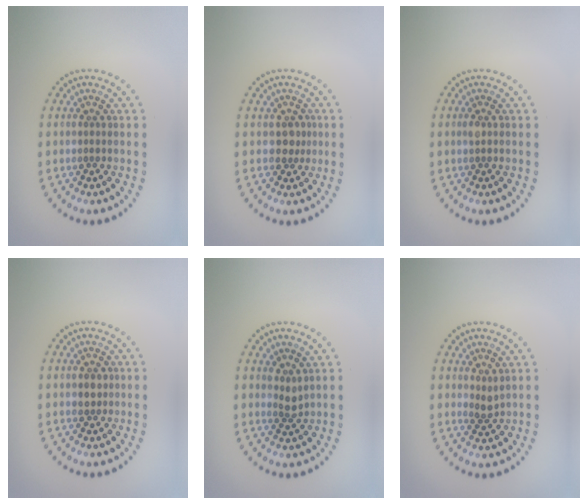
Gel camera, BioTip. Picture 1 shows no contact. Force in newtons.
{"total": 1.7, "press": 1.5, "slide": 0.9}
{"total": 0.5, "press": 0.5, "slide": 0.3}
{"total": 1.4, "press": 1.3, "slide": 0.4}
{"total": 1.3, "press": 1.0, "slide": 0.7}
{"total": 1.2, "press": 1.0, "slide": 0.6}